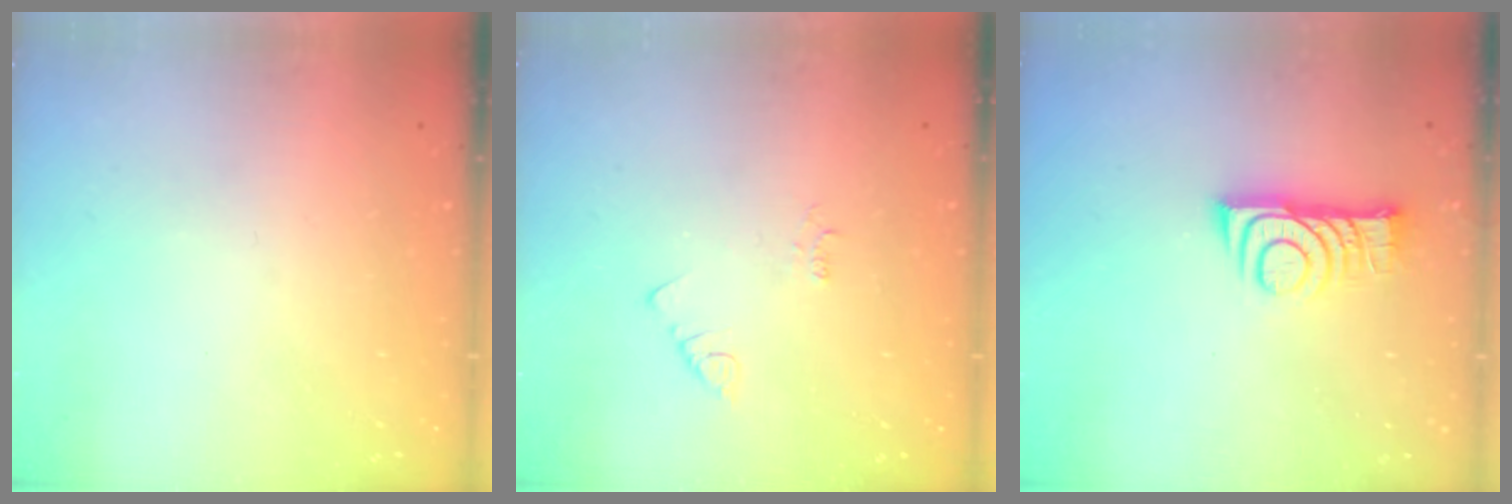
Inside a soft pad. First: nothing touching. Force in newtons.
{"total": 1.9, "press": 1.9, "slide": 0.3}
{"total": 9.3, "press": 9.3, "slide": 0.7}